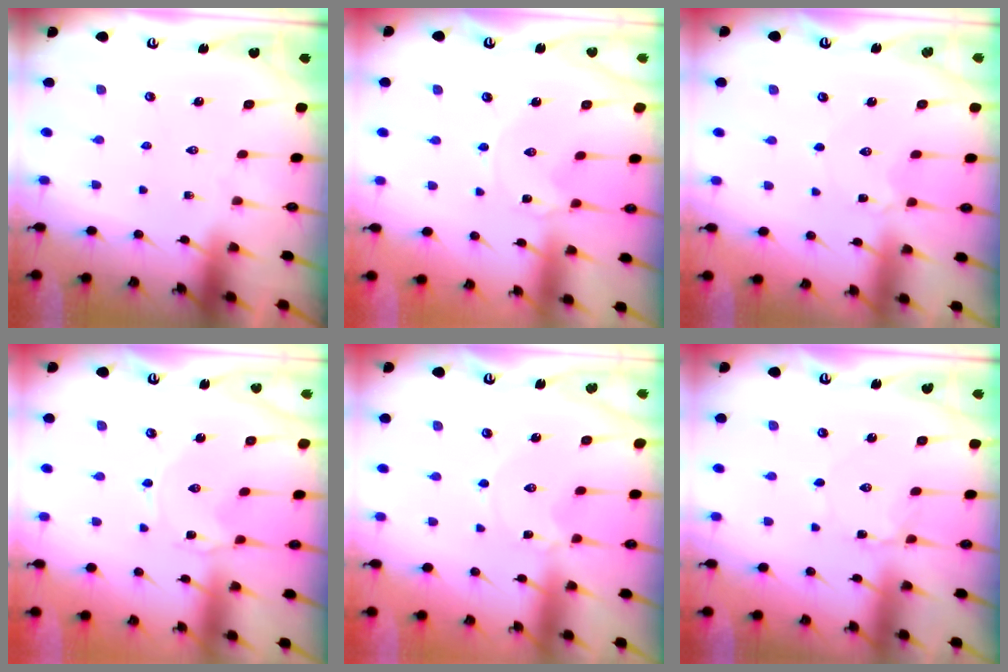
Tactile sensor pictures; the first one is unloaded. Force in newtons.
{"total": 1.8, "press": 1.8, "slide": 0.2}
{"total": 2.3, "press": 2.3, "slide": 0.2}
{"total": 0.8, "press": 0.8, "slide": 0.1}
{"total": 1.6, "press": 1.5, "slide": 0.2}
{"total": 3.5, "press": 3.5, "slide": 0.3}